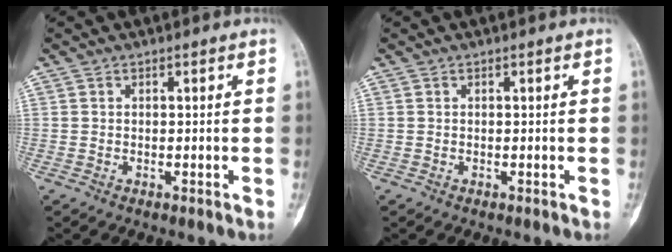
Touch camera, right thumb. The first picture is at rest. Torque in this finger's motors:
{"motor_torque": [-0.03, 0.12, 0.02, 0.02, 0.03]}